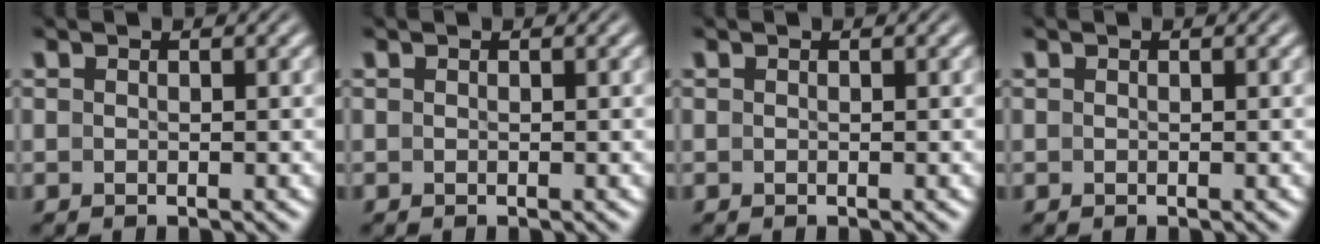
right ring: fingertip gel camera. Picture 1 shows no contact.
{"total": 0.0}
{"total": 0.0}
{"total": 0.0}